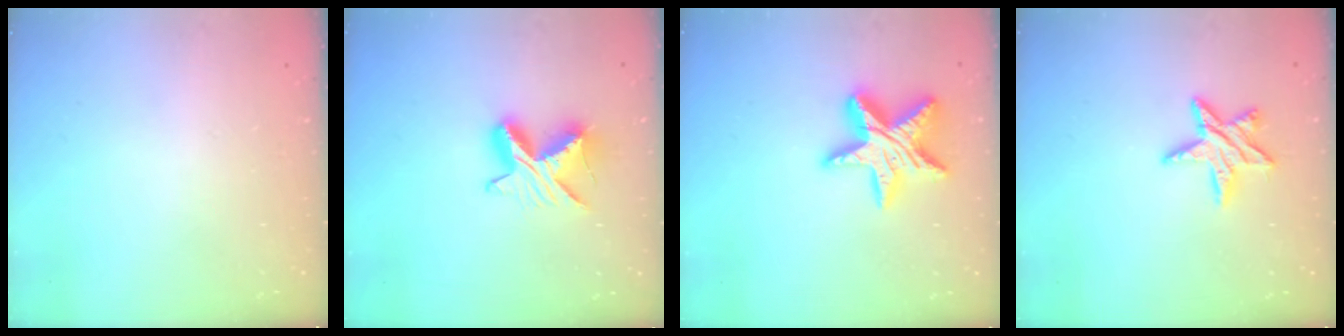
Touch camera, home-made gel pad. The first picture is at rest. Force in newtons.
{"total": 9.5, "press": 9.5, "slide": 0.5}
{"total": 16.4, "press": 16.3, "slide": 1.0}
{"total": 9.3, "press": 9.2, "slide": 0.7}